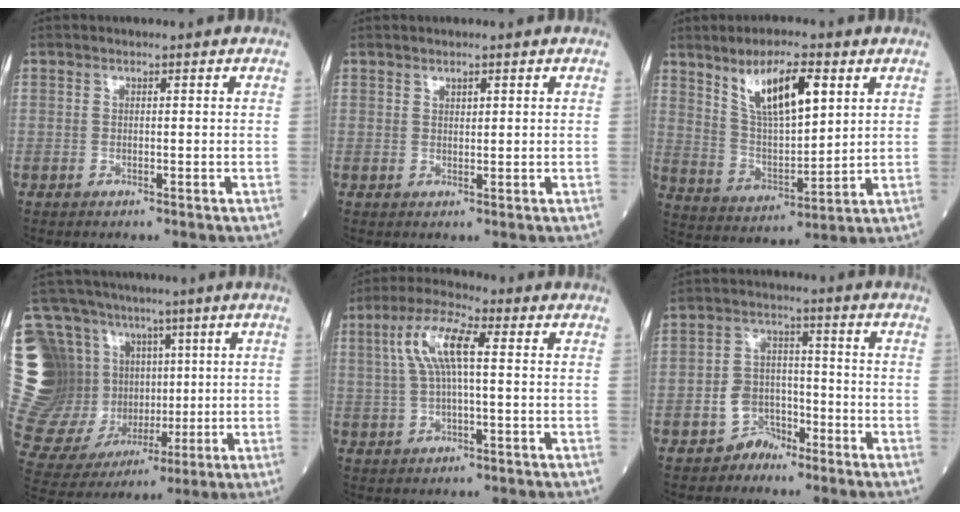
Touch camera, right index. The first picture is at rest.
{"total": 0.9, "force": [0.6, 0.4, 0.5], "torque": [-0.007, -0.001, 0.011]}
{"total": 11.2, "force": [5.8, 3.3, 9.0], "torque": [-0.168, 0.005, 0.116]}
{"total": 27.8, "force": [5.6, 21.6, 16.5], "torque": [-0.402, 0.070, 0.128]}
{"total": 8.0, "force": [1.6, 1.6, 7.7], "torque": [-0.163, 0.024, 0.029]}
{"total": 5.0, "force": [-3.3, 3.7, 0.8], "torque": [-0.012, 0.015, -0.058]}